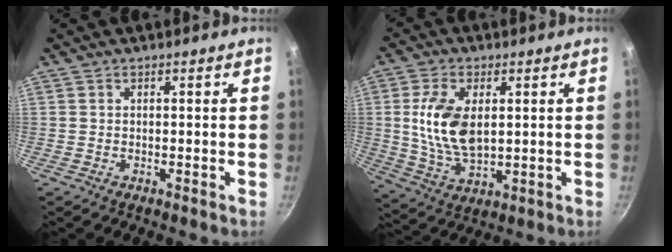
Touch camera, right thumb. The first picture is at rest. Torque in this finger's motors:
{"motor_torque": [0.98, 0.72, 1.12, -0.70, 0.35]}